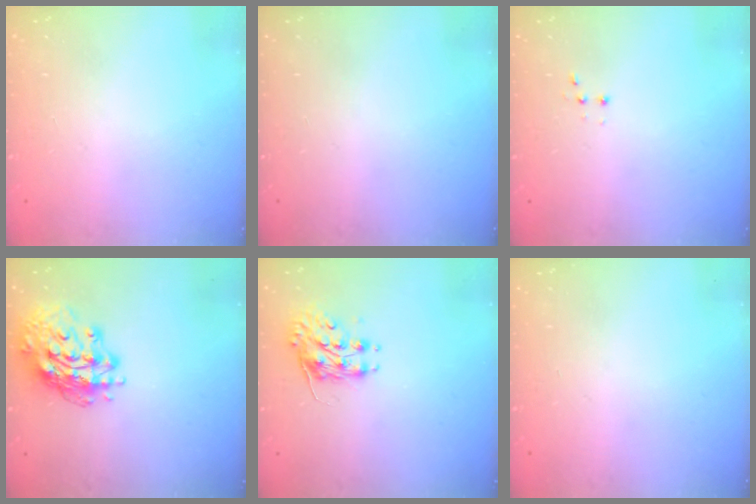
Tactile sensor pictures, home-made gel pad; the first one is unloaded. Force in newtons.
{"total": 0.0}
{"total": 2.8, "press": 2.7, "slide": 0.7}
{"total": 15.9, "press": 15.9, "slide": 1.5}
{"total": 8.4, "press": 8.4, "slide": 0.3}
{"total": 0.0}